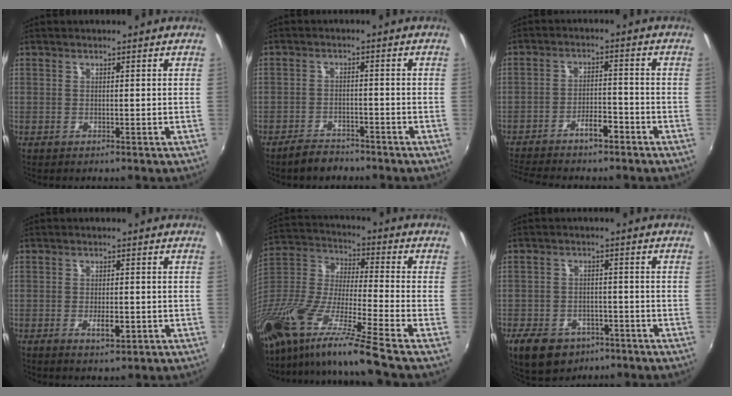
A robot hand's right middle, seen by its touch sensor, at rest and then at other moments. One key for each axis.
{"total": 4.2, "fx": -3.6, "fy": 1.6, "fz": 1.3, "tx": -0.039, "ty": 0.006, "tz": -0.059}
{"total": 7.1, "fx": -5.8, "fy": 1.4, "fz": 3.8, "tx": -0.078, "ty": 0.008, "tz": -0.098}
{"total": 3.3, "fx": -1.0, "fy": 1.2, "fz": 2.9, "tx": -0.054, "ty": -0.004, "tz": -0.013}
{"total": 22.5, "fx": -16.6, "fy": -0.4, "fz": 15.2, "tx": -0.275, "ty": -0.049, "tz": -0.311}
{"total": 10.5, "fx": -6.4, "fy": 6.8, "fz": 4.9, "tx": -0.125, "ty": -0.004, "tz": -0.094}